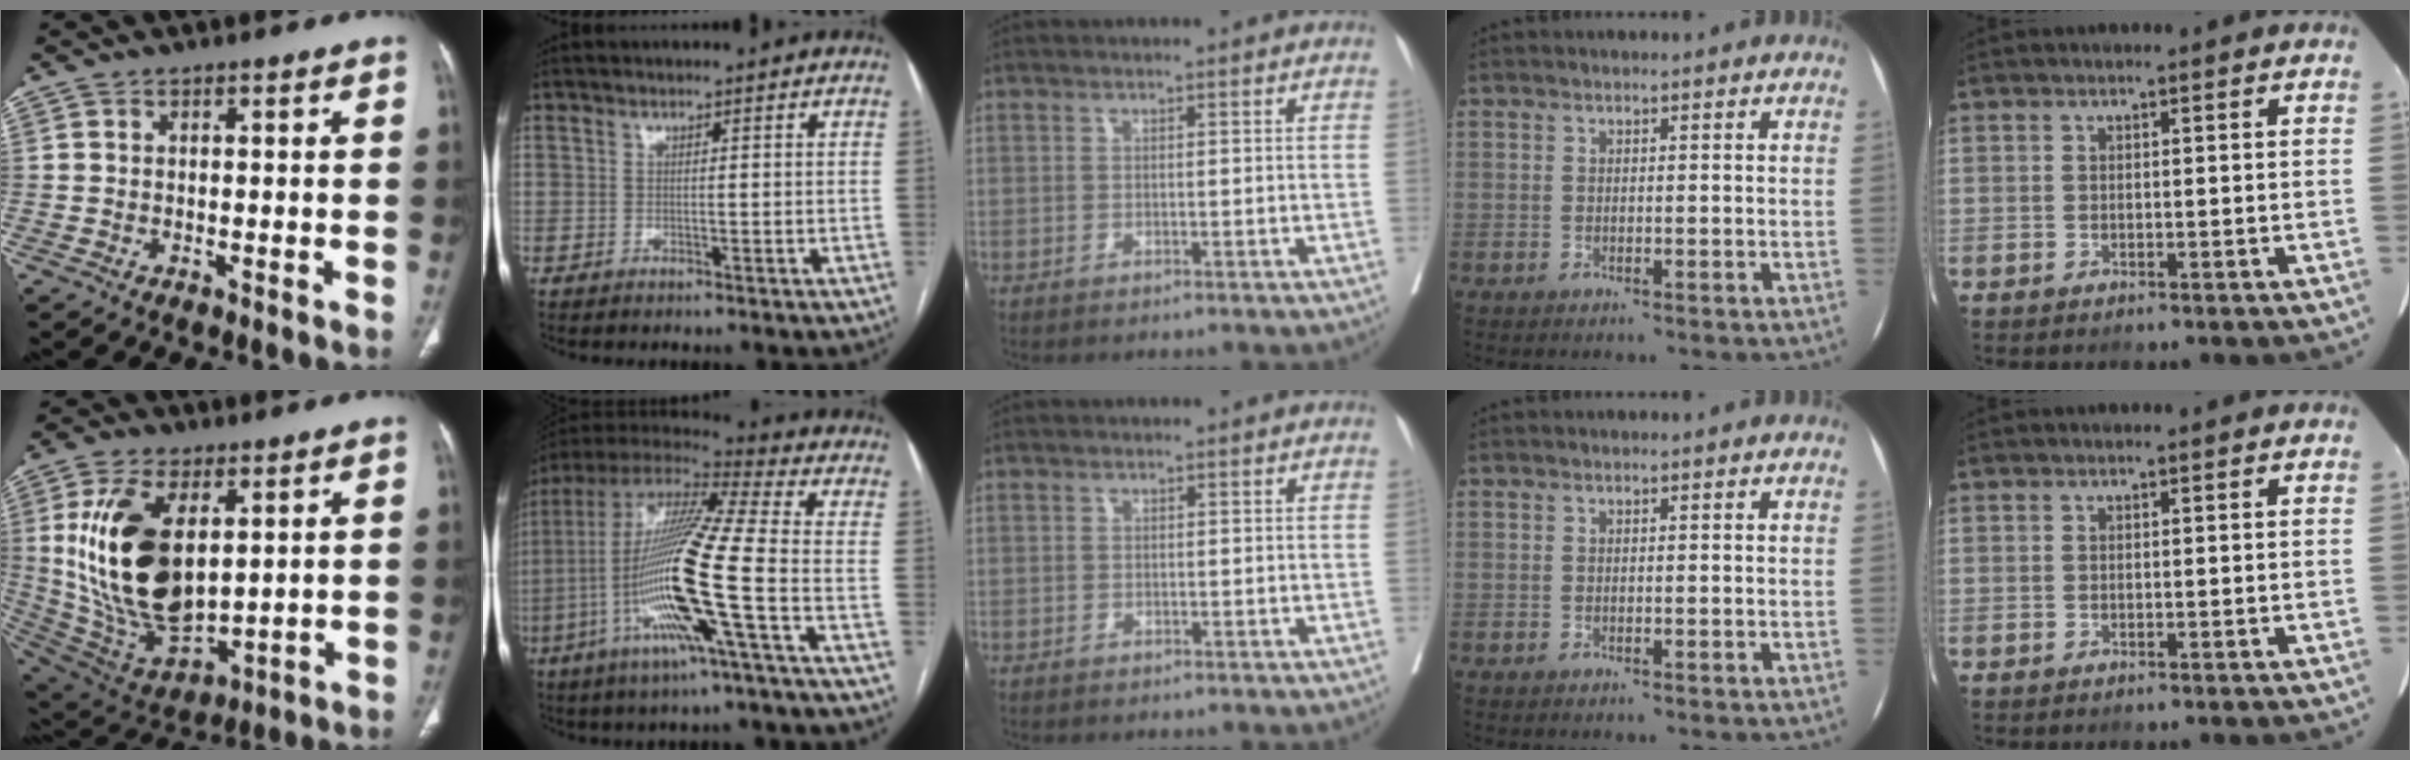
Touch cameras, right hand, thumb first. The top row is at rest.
{"thumb": {"total": 22.1, "force": [4.4, 11.9, 18.1], "torque": [-0.340, -0.026, 0.101]}, "index": {"total": 19.8, "force": [-5.4, -0.2, 19.1], "torque": [-0.389, -0.014, -0.115]}, "middle": {"total": 0.5, "force": [-0.1, 0.5, -0.1], "torque": [0.011, 0.008, -0.006]}}